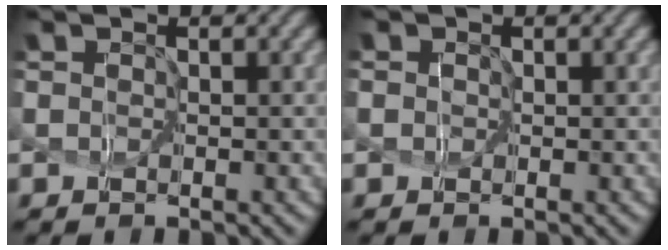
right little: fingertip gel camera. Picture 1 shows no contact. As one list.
[{"total": 2.3, "force": [0.7, 1.9, 1.0], "torque": [-0.012, 0.023, -0.017]}]